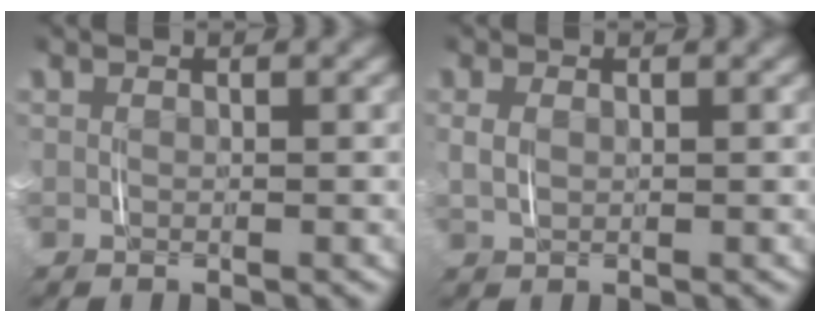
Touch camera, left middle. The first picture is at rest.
{"total": 0.8, "force": [0.1, 0.4, 0.7], "torque": [-0.016, -0.001, 0.006]}